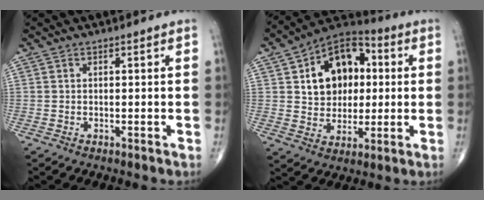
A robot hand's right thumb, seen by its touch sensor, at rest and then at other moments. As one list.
[{"total": 16.1, "force": [3.2, 11.8, 10.4], "torque": [-0.115, 0.013, 0.047]}]